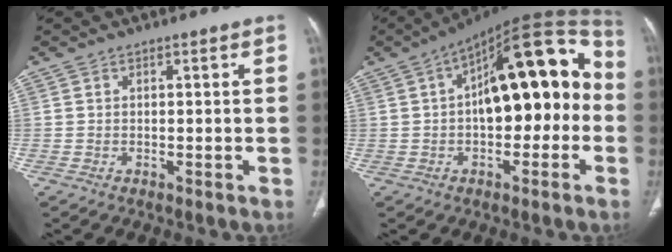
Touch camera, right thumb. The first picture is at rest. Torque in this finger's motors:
{"motor_torque": [-0.49, 1.97, 0.83, 0.70, 0.16]}